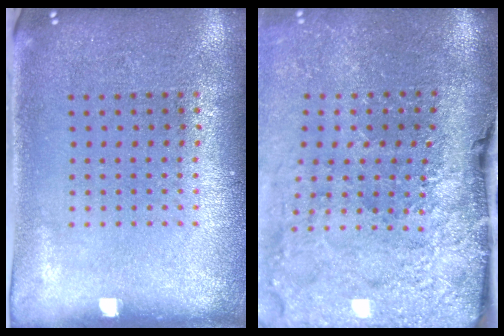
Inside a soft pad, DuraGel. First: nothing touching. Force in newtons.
{"total": 4.7, "press": 3.6, "slide": 3.0}